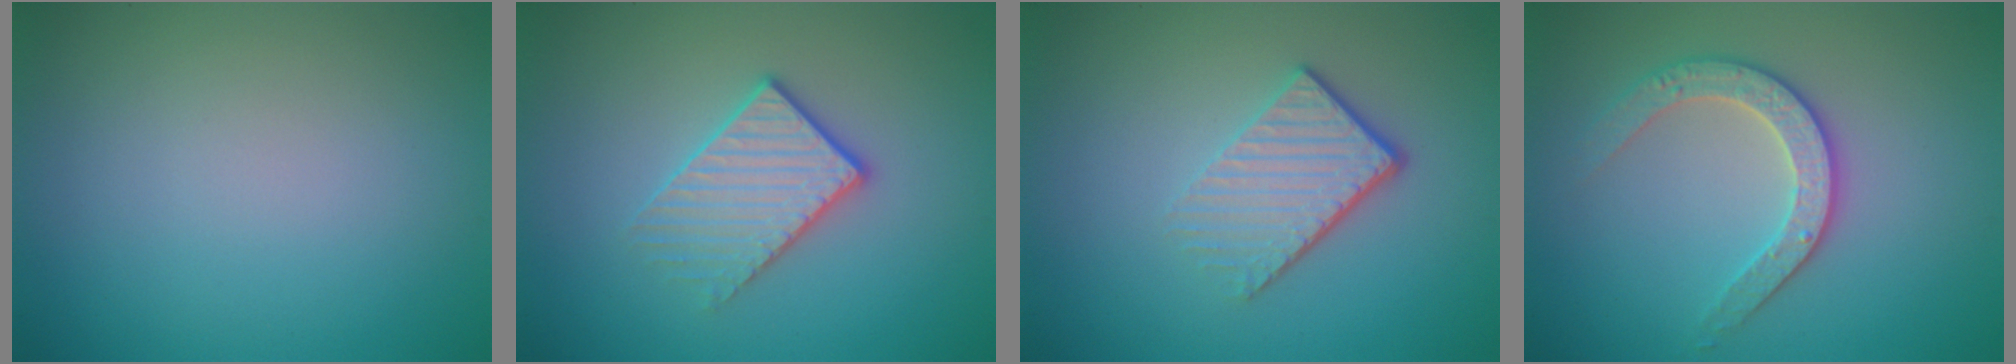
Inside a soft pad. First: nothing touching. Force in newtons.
{"total": 2.9, "press": 2.6, "slide": 1.2}
{"total": 4.1, "press": 2.8, "slide": 3.0}
{"total": 2.9, "press": 2.9, "slide": 0.7}